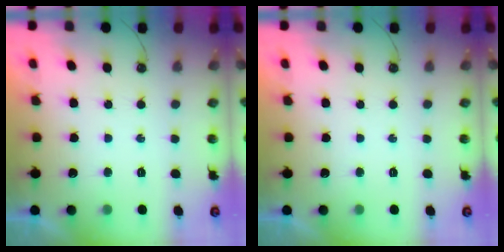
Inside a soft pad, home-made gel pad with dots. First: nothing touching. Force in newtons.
{"total": 0.0}